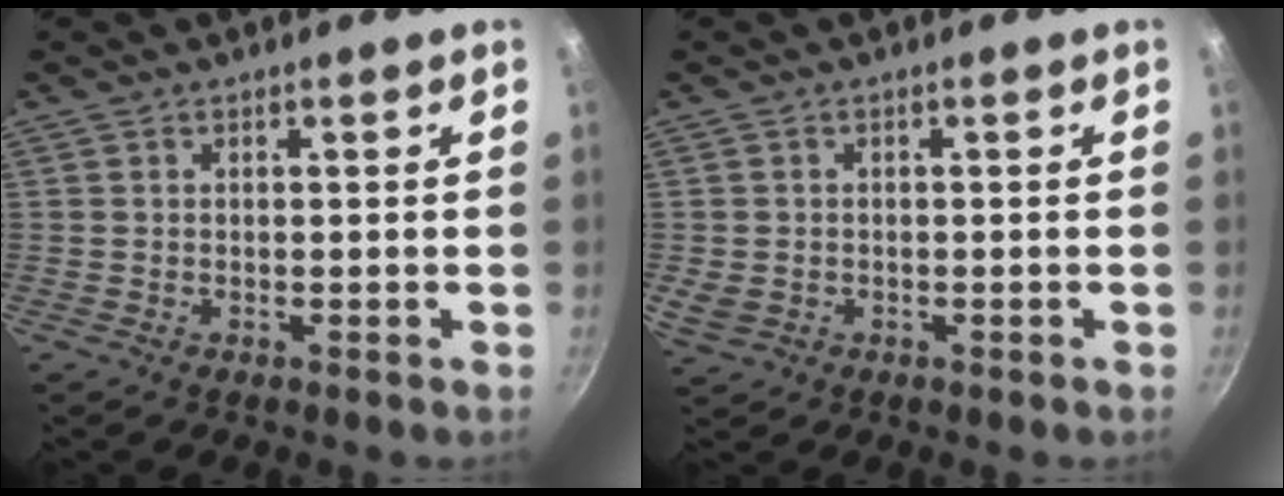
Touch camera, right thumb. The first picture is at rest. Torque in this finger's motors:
{"motor_torque": [2.07, 1.96, -0.10, -0.04, 0.03]}